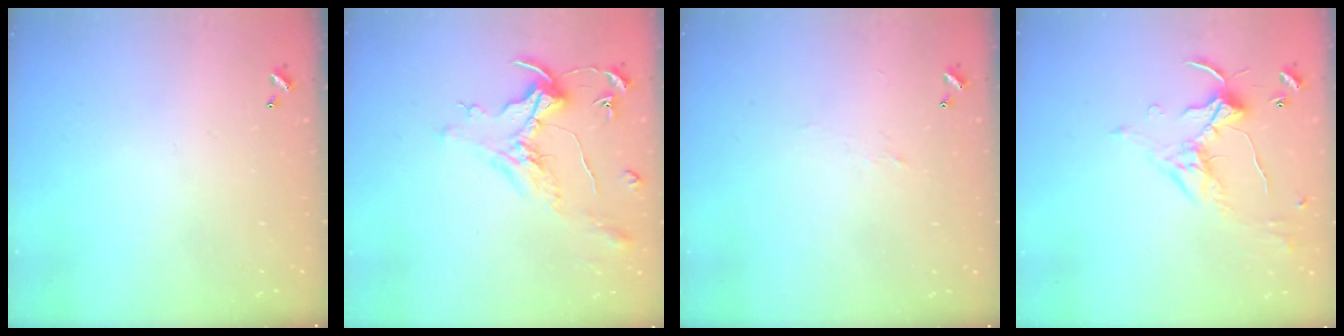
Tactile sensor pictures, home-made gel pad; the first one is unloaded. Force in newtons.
{"total": 1.5, "press": 1.3, "slide": 0.7}
{"total": 2.4, "press": 2.3, "slide": 0.7}
{"total": 1.5, "press": 1.3, "slide": 0.8}